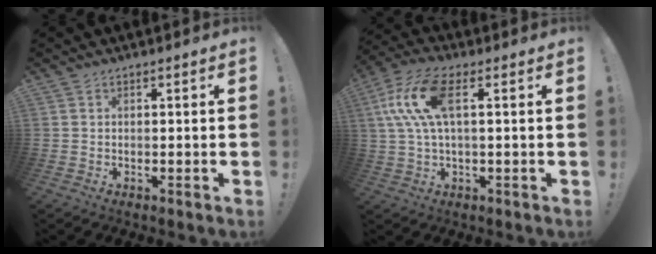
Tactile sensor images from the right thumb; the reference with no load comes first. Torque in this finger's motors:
{"motor_torque": [1.01, 0.94, 1.15, 0.06, 0.43]}